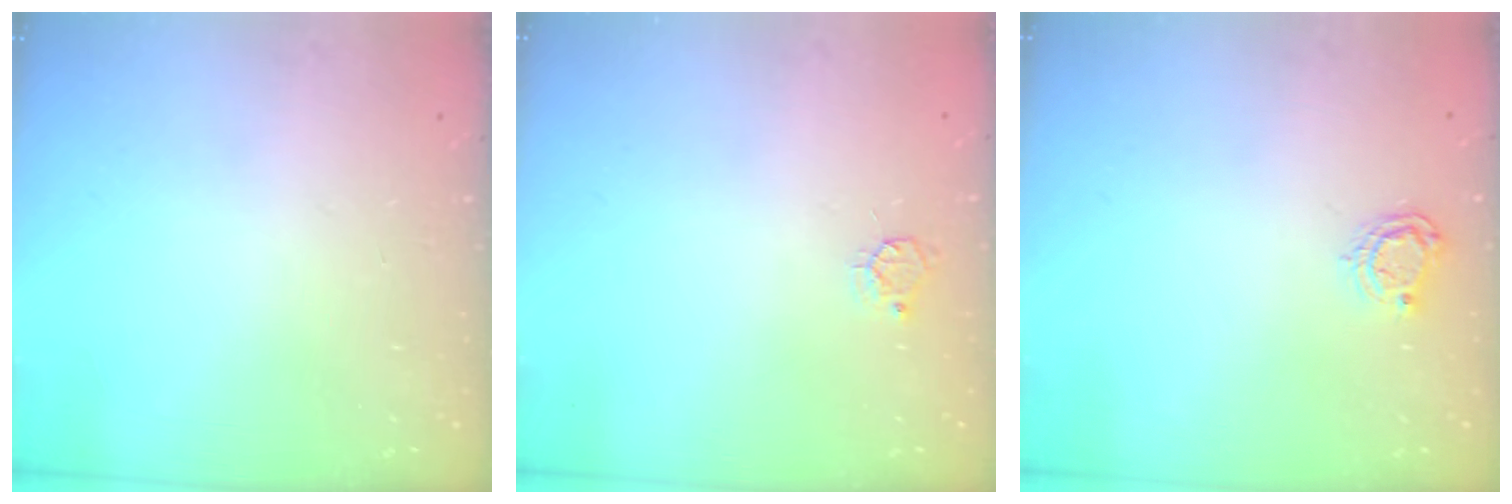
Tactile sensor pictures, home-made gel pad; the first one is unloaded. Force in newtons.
{"total": 3.8, "press": 3.8, "slide": 0.4}
{"total": 5.0, "press": 5.0, "slide": 0.6}